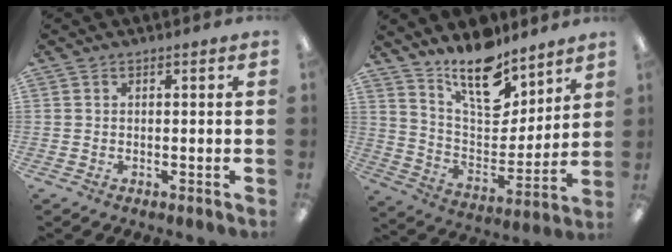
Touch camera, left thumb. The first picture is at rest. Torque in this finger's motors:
{"motor_torque": [0.48, 0.21, -0.02, -0.47, 0.13]}